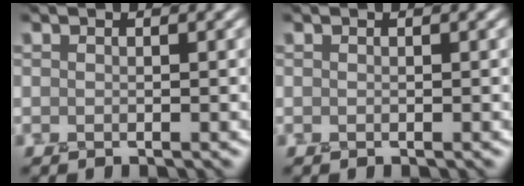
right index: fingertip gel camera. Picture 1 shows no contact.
{"total": 0.0}